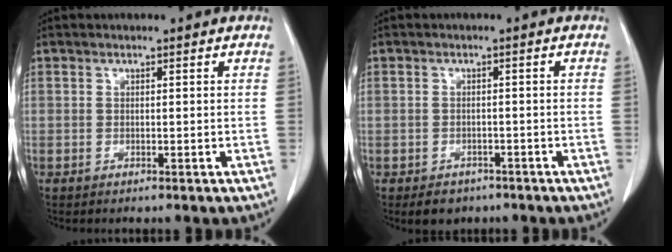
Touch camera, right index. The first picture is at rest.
{"total": 3.6, "force": [-2.5, 2.4, 0.8], "torque": [-0.011, 0.005, -0.029]}